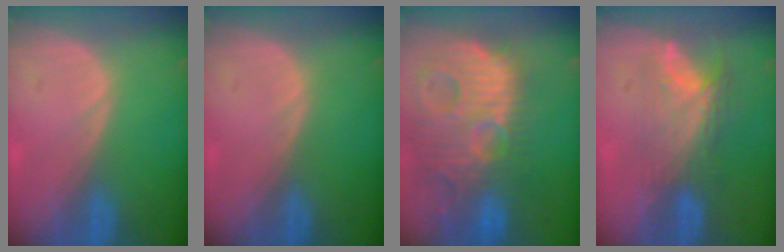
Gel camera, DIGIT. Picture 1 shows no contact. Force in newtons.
{"total": 0.0}
{"total": 14.8, "press": 12.9, "slide": 7.4}
{"total": 8.1, "press": 6.7, "slide": 4.6}